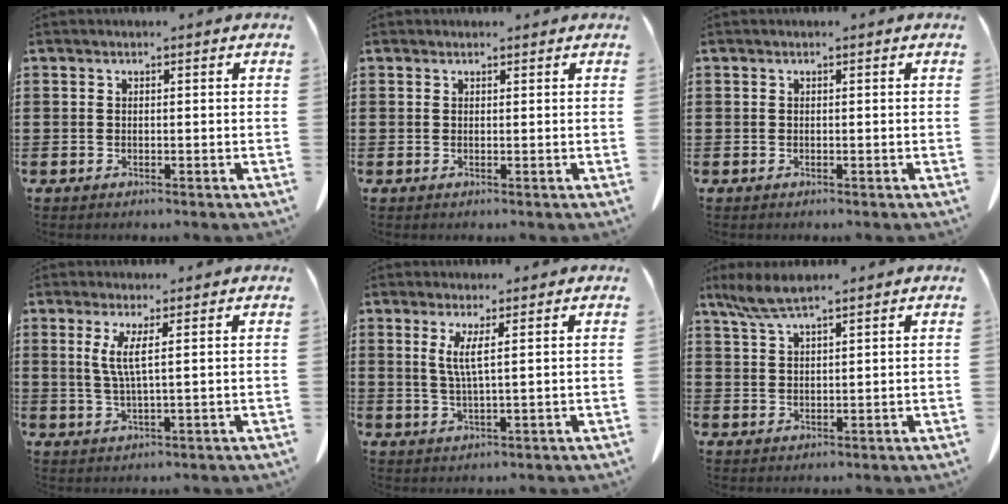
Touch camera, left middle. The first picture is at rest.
{"total": 0.7, "force": [0.6, 0.4, 0.0], "torque": [-0.003, 0.003, 0.012]}
{"total": 0.0}
{"total": 3.7, "force": [1.3, -0.2, 3.5], "torque": [-0.075, -0.007, 0.022]}
{"total": 3.4, "force": [1.4, -0.2, 3.0], "torque": [-0.068, -0.005, 0.025]}
{"total": 4.6, "force": [3.5, 0.7, 3.0], "torque": [-0.066, -0.001, 0.065]}